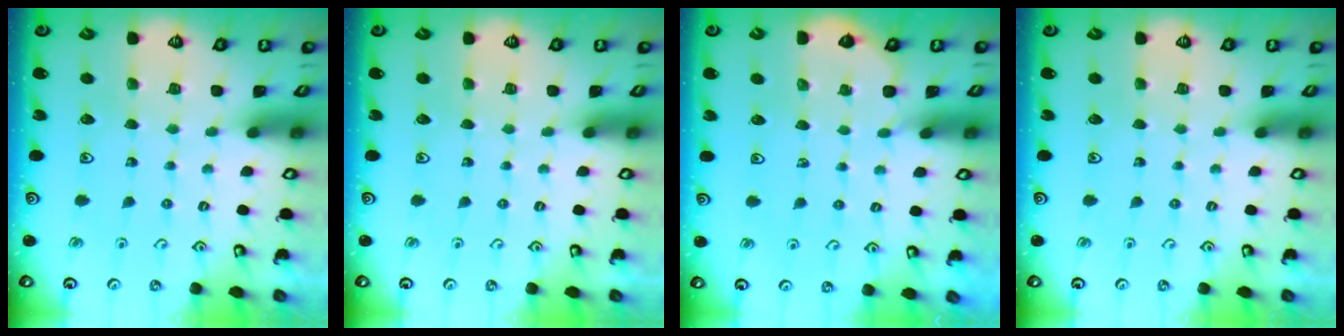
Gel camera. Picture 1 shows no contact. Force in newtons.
{"total": 0.0}
{"total": 2.3, "press": 2.3, "slide": 0.1}
{"total": 0.0}